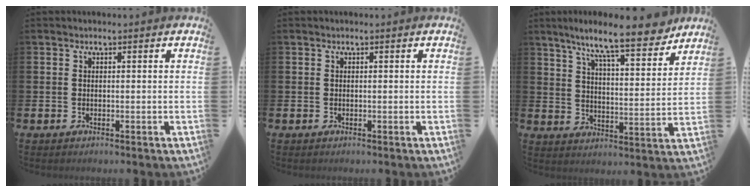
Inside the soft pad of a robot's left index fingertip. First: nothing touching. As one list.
[{"total": 0.0}, {"total": 10.9, "force": [9.3, 0.9, 5.5], "torque": [-0.111, -0.048, 0.157]}]